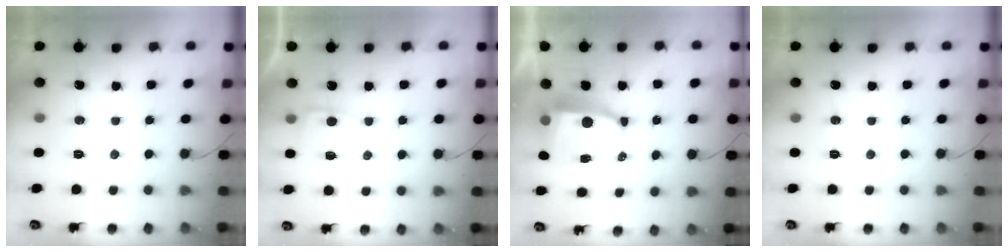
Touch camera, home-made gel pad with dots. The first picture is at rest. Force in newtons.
{"total": 2.7, "press": 2.7, "slide": 0.4}
{"total": 8.6, "press": 8.5, "slide": 1.1}
{"total": 0.0}